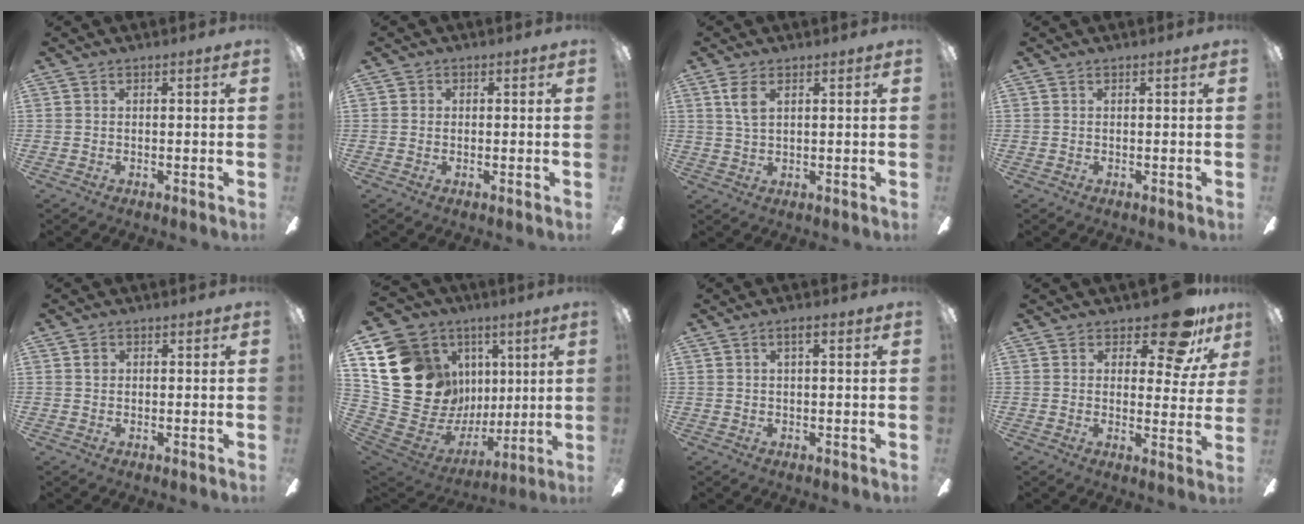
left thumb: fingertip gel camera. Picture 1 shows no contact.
{"total": 0.8, "force": [0.1, 0.8, 0.0], "torque": [0.000, 0.004, 0.000]}
{"total": 3.7, "force": [1.3, 2.3, 2.5], "torque": [-0.047, 0.003, 0.020]}
{"total": 0.0}
{"total": 1.3, "force": [0.5, 1.1, 0.5], "torque": [-0.002, 0.002, 0.007]}
{"total": 21.8, "force": [6.4, 18.4, 9.7], "torque": [-0.225, -0.050, 0.162]}
{"total": 2.3, "force": [1.1, 0.7, 1.9], "torque": [-0.032, 0.002, 0.017]}
{"total": 13.1, "force": [8.7, 5.6, 8.1], "torque": [-0.113, -0.042, 0.149]}